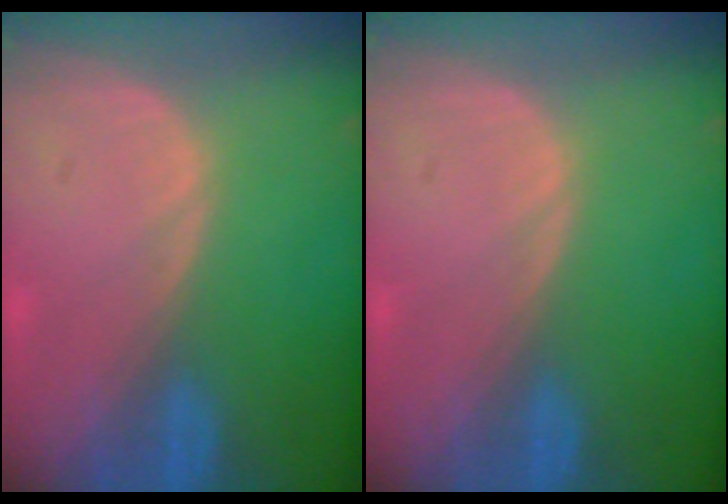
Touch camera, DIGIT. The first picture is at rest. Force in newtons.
{"total": 0.0}